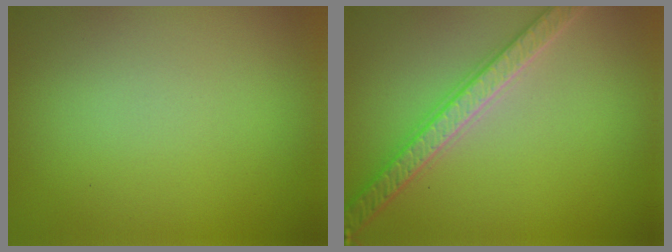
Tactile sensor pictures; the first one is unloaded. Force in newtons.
{"total": 4.0, "press": 3.9, "slide": 0.9}